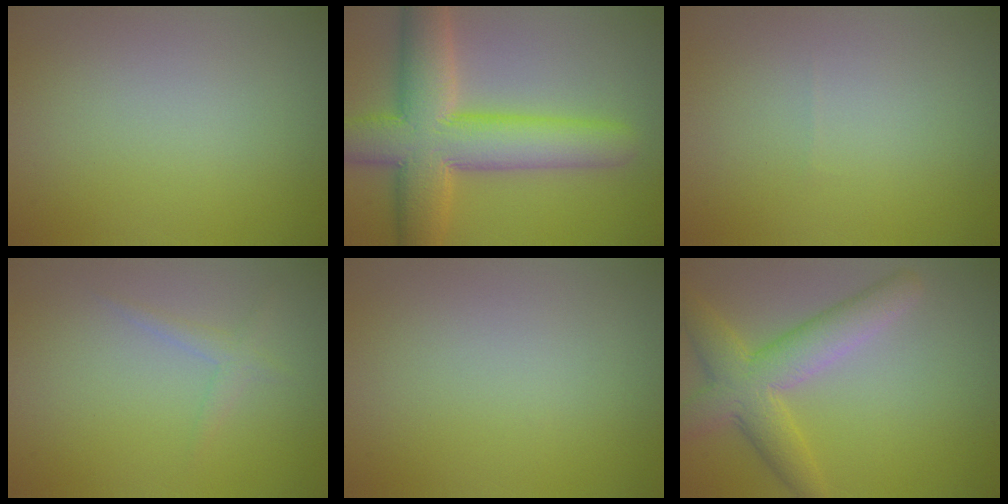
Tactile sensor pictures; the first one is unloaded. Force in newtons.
{"total": 10.0, "press": 10.0, "slide": 0.5}
{"total": 0.0}
{"total": 1.3, "press": 1.3, "slide": 0.1}
{"total": 0.0}
{"total": 5.7, "press": 5.7, "slide": 0.1}